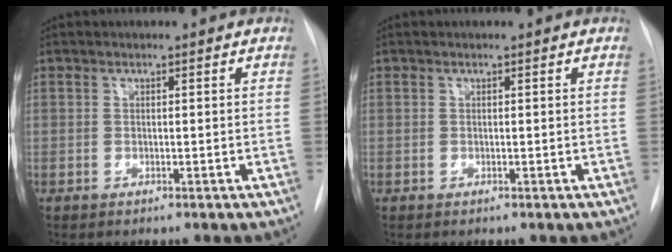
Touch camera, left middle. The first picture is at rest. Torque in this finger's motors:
{"motor_torque": [0.08, -0.07, -0.04, -0.01]}